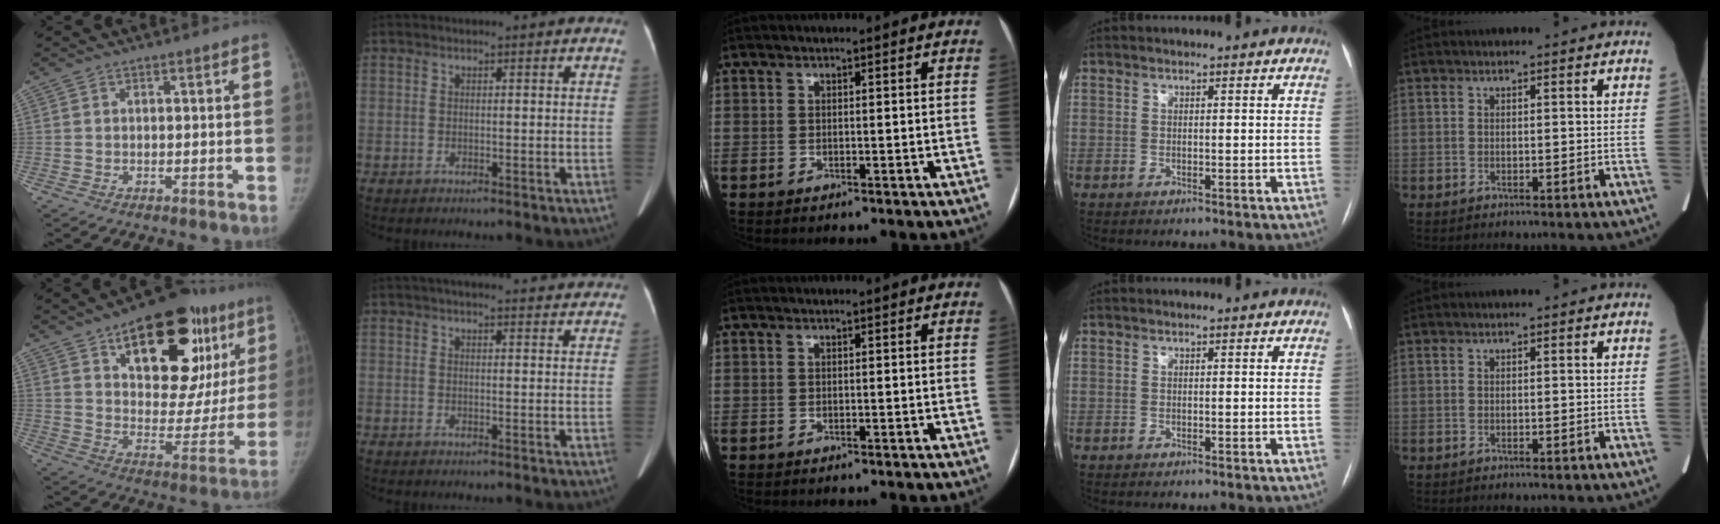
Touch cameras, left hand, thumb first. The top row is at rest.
{"thumb": {"total": 28.9, "force": [13.9, 13.9, 21.1], "torque": [-0.254, -0.018, 0.209]}, "index": {"total": 18.5, "force": [16.9, 2.7, 6.9], "torque": [-0.088, 0.035, 0.206]}}